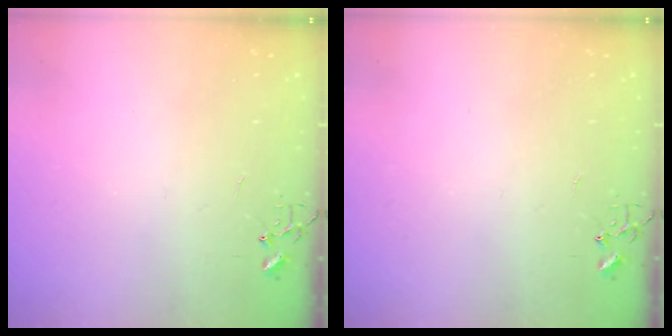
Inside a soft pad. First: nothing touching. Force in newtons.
{"total": 0.0}